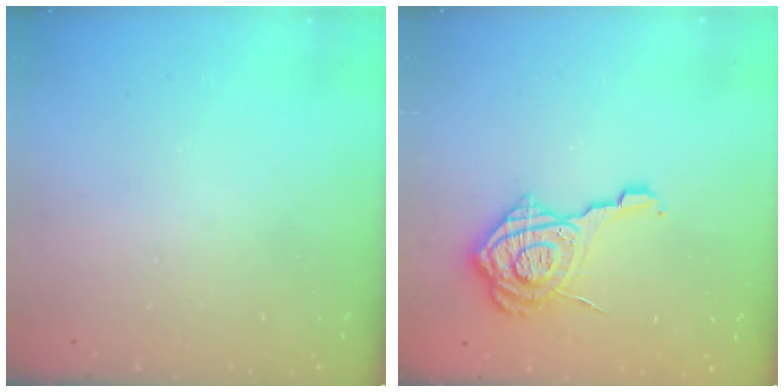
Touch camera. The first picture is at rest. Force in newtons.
{"total": 14.0, "press": 14.0, "slide": 1.0}